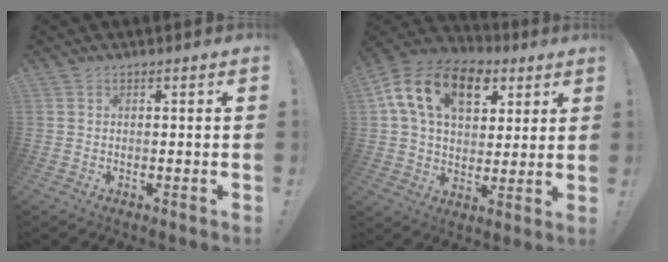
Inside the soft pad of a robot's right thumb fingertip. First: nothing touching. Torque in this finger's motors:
{"motor_torque": [2.47, 2.53, 1.16, -0.01, 0.33]}